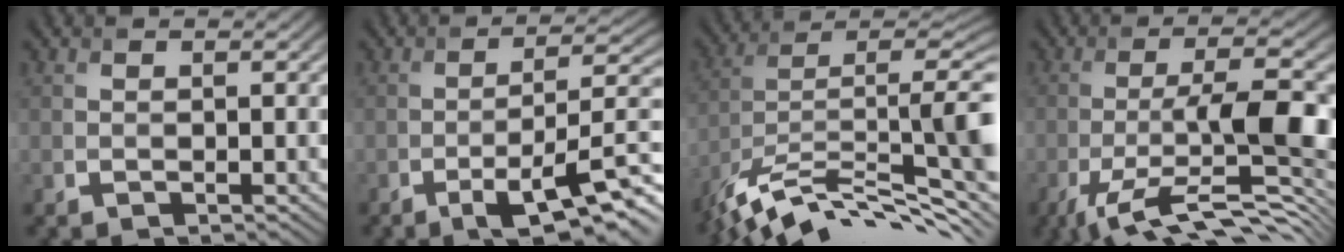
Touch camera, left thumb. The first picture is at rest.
{"total": 8.9, "force": [-4.2, 2.1, 7.5], "torque": [-0.123, -0.001, -0.065]}
{"total": 14.7, "force": [-9.0, 4.3, 10.8], "torque": [-0.213, 0.004, -0.157]}
{"total": 13.1, "force": [-5.2, 3.5, 11.5], "torque": [-0.198, -0.009, -0.084]}